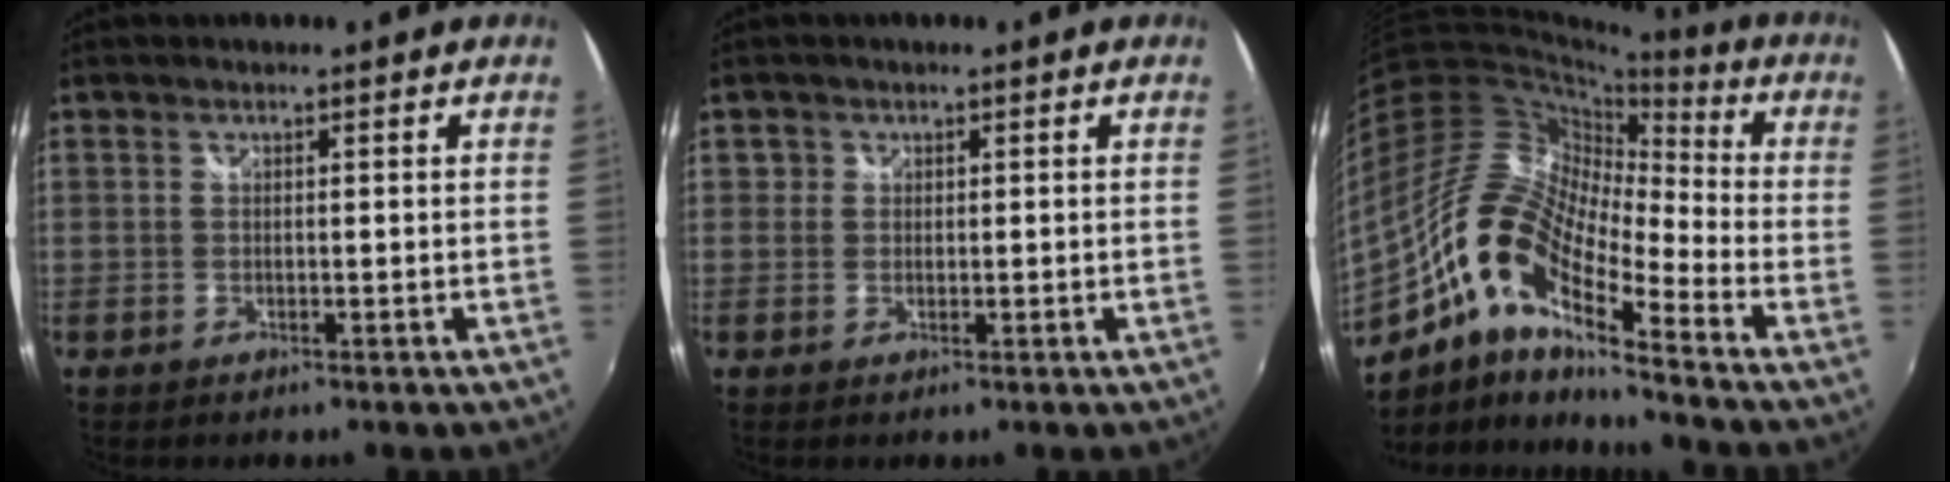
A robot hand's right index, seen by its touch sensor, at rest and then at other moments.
{"total": 1.4, "force": [0.1, 1.3, 0.3], "torque": [-0.004, 0.000, -0.003]}
{"total": 16.8, "force": [-7.9, 5.6, 13.7], "torque": [-0.244, 0.003, -0.174]}